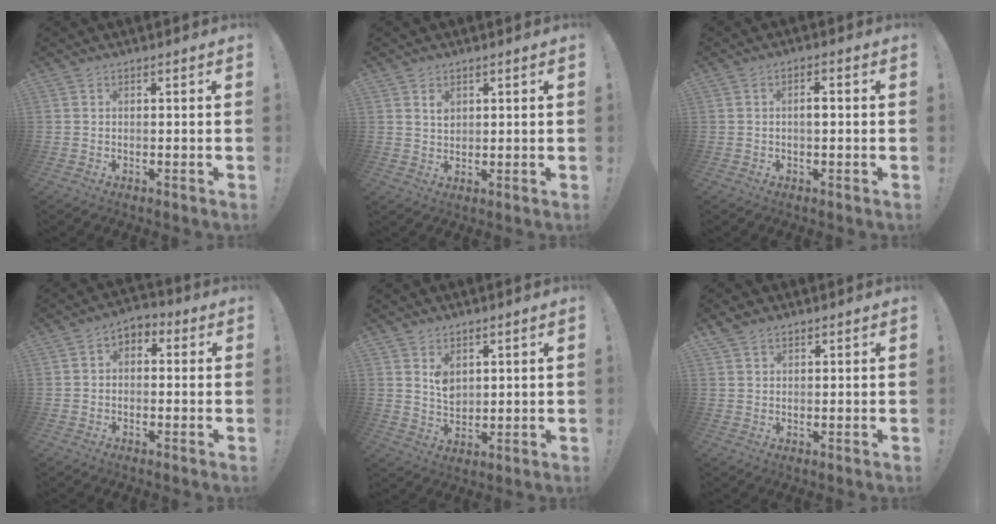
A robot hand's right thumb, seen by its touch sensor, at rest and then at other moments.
{"total": 2.3, "force": [1.4, 1.4, 1.1], "torque": [-0.013, -0.007, 0.024]}
{"total": 2.2, "force": [-0.4, 0.7, 2.0], "torque": [-0.032, 0.005, -0.009]}
{"total": 4.0, "force": [-1.6, 3.0, 2.1], "torque": [-0.032, 0.021, -0.028]}
{"total": 5.4, "force": [3.2, 3.5, 2.6], "torque": [-0.035, -0.021, 0.058]}
{"total": 2.7, "force": [2.1, 1.3, 1.0], "torque": [-0.021, -0.008, 0.041]}